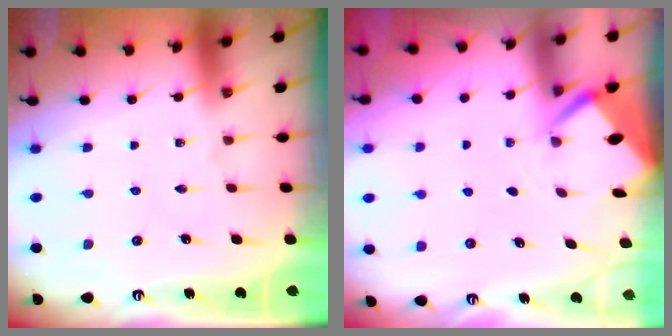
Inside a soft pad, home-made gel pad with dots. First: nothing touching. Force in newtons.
{"total": 2.5, "press": 2.5, "slide": 0.3}